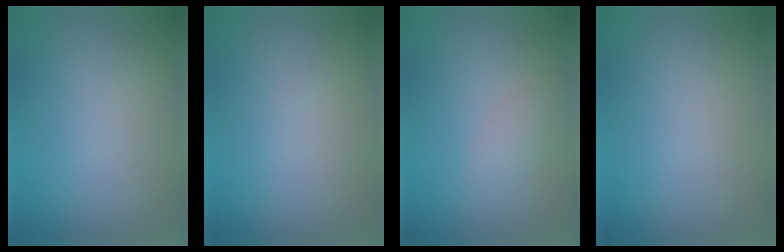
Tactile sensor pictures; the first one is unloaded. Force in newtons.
{"total": 0.0}
{"total": 1.4, "press": 1.4, "slide": 0.1}
{"total": 0.0}